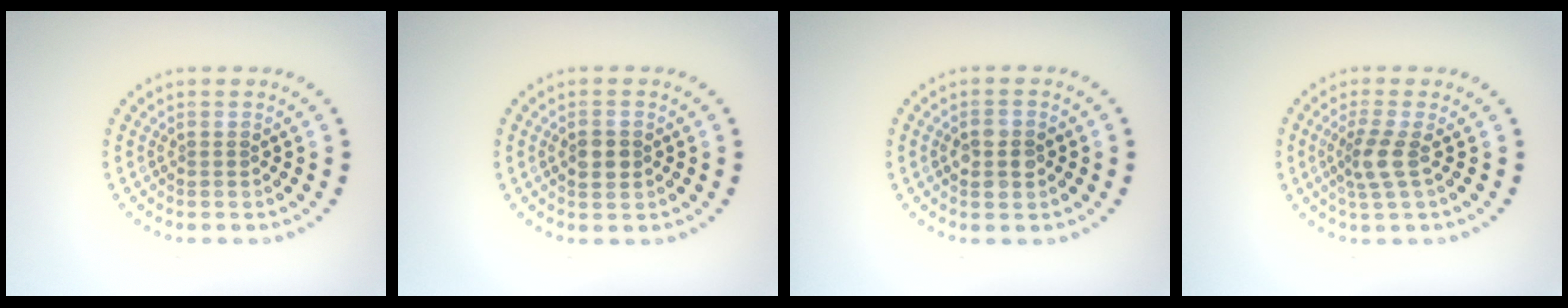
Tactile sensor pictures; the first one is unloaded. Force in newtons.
{"total": 2.3, "press": 2.3, "slide": 0.0}
{"total": 2.7, "press": 2.7, "slide": 0.1}
{"total": 2.5, "press": 1.9, "slide": 1.6}